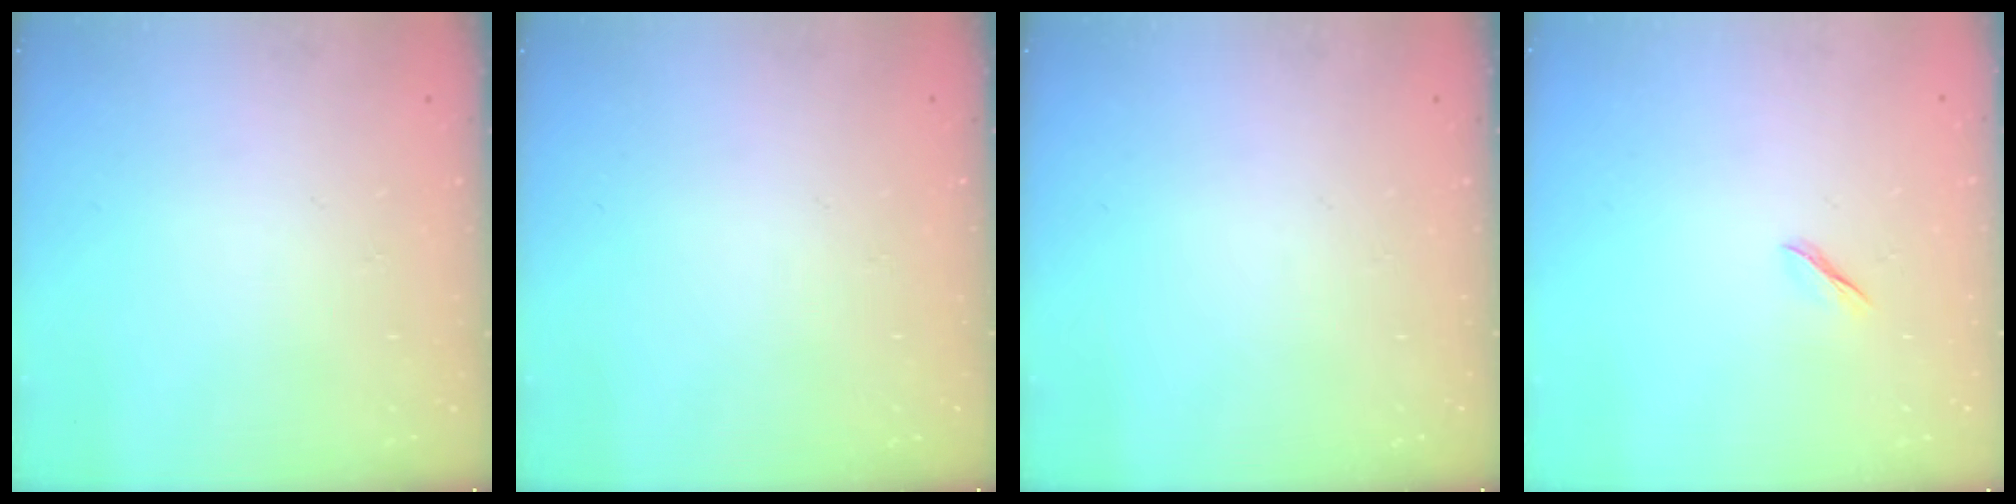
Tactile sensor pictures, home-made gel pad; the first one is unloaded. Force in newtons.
{"total": 0.0}
{"total": 0.0}
{"total": 1.7, "press": 1.6, "slide": 0.5}